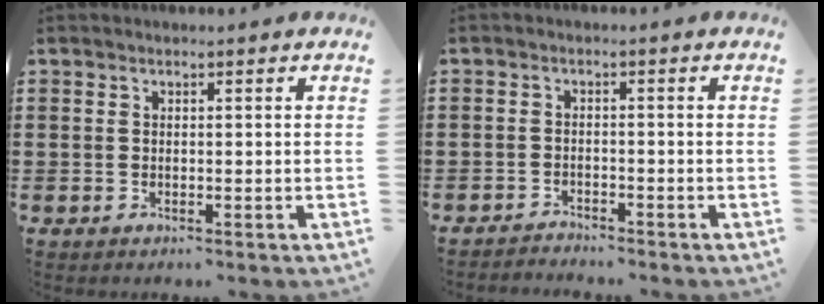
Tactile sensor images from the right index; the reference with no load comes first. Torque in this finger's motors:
{"motor_torque": [-1.07, 1.07, -0.32, -0.17]}